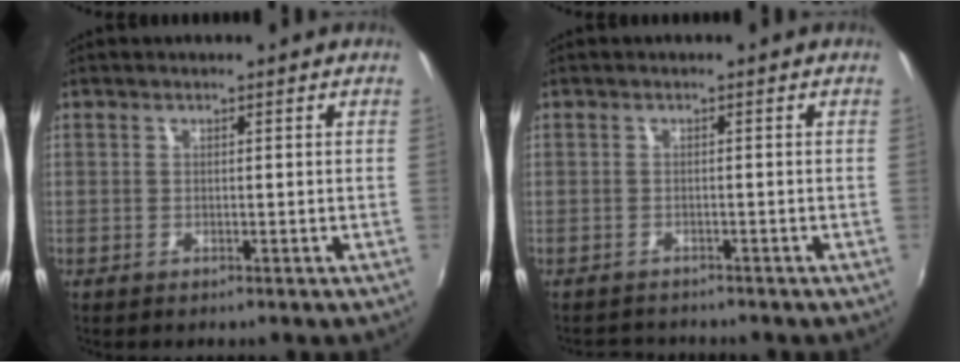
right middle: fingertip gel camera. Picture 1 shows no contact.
{"total": 2.4, "force": [-2.3, 0.7, 0.1], "torque": [-0.010, -0.001, -0.041]}